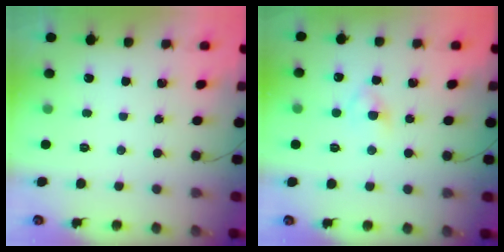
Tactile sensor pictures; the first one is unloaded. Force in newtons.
{"total": 2.8, "press": 2.7, "slide": 0.9}